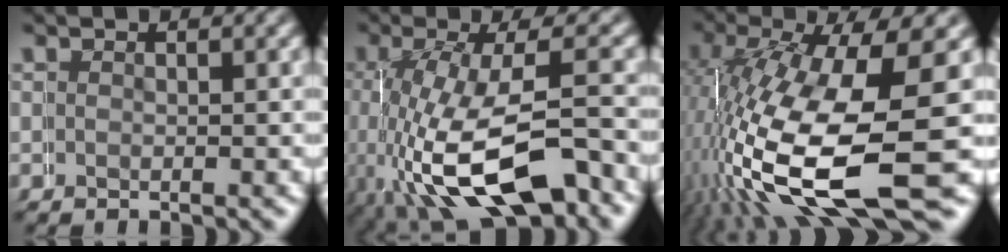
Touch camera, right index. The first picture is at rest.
{"total": 9.0, "force": [-3.1, 4.5, 7.1], "torque": [-0.163, -0.047, -0.016]}
{"total": 11.3, "force": [-2.6, 5.4, 9.5], "torque": [-0.198, -0.044, -0.012]}